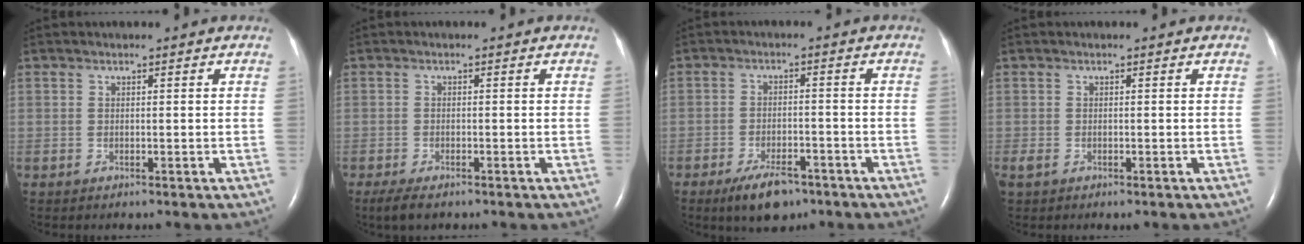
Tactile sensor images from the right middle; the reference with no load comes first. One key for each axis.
{"total": 3.3, "fx": -2.4, "fy": 1.1, "fz": 2.1, "tx": -0.041, "ty": -0.008, "tz": -0.035}
{"total": 6.4, "fx": -4.5, "fy": 2.5, "fz": 3.8, "tx": -0.076, "ty": -0.004, "tz": -0.070}
{"total": 1.2, "fx": -0.5, "fy": 0.8, "fz": 0.8, "tx": -0.025, "ty": -0.003, "tz": -0.006}